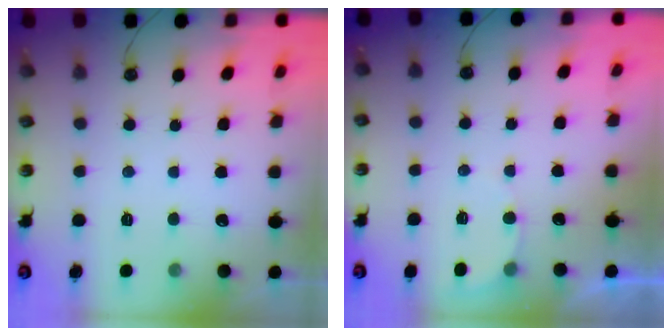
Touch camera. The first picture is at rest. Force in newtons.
{"total": 3.9, "press": 3.9, "slide": 0.4}